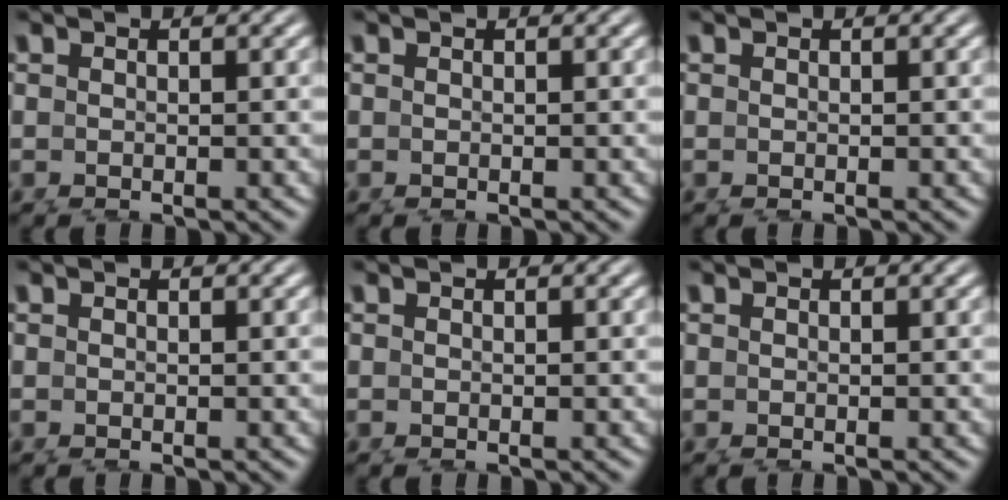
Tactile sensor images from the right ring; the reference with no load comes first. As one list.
[{"total": 0.0}, {"total": 0.0}, {"total": 0.0}, {"total": 0.0}, {"total": 0.0}]